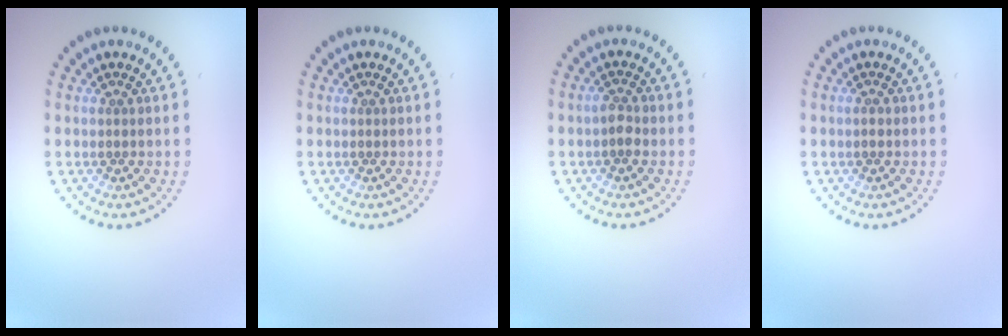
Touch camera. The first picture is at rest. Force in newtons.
{"total": 0.0}
{"total": 1.5, "press": 1.4, "slide": 0.3}
{"total": 0.8, "press": 0.8, "slide": 0.1}